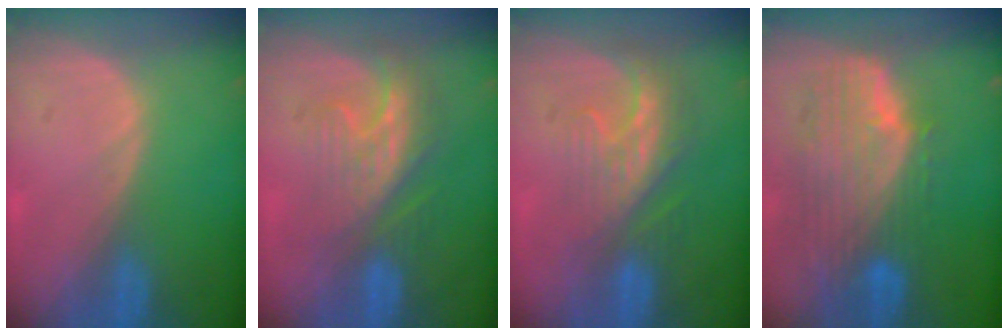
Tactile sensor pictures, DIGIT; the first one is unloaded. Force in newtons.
{"total": 8.7, "press": 7.5, "slide": 4.5}
{"total": 8.7, "press": 7.4, "slide": 4.6}
{"total": 10.8, "press": 9.3, "slide": 5.5}